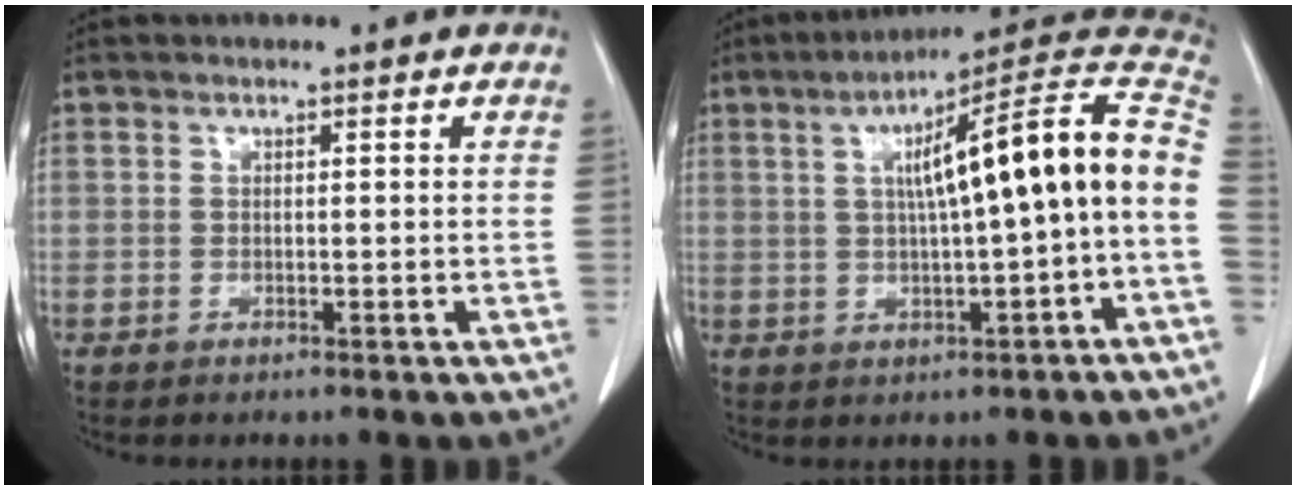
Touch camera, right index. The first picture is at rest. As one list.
[{"total": 17.6, "force": [1.2, 0.8, 17.5], "torque": [-0.237, 0.044, 0.014]}]